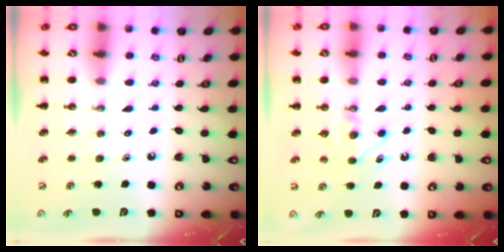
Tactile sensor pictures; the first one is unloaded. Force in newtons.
{"total": 4.6, "press": 4.4, "slide": 1.5}